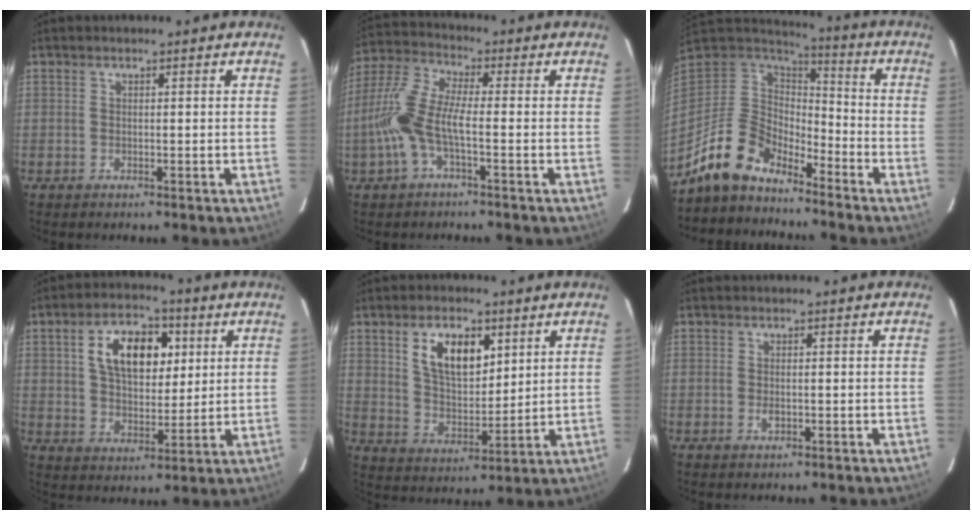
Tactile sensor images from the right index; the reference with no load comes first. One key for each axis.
{"total": 9.9, "fx": -2.5, "fy": 2.6, "fz": 9.2, "tx": -0.215, "ty": 0.008, "tz": -0.052}
{"total": 12.7, "fx": -10.1, "fy": 6.1, "fz": 4.7, "tx": -0.112, "ty": 0.015, "tz": -0.188}
{"total": 12.7, "fx": 4.0, "fy": 7.4, "fz": 9.6, "tx": -0.165, "ty": 0.025, "tz": 0.070}
{"total": 10.7, "fx": 4.8, "fy": 5.6, "fz": 7.8, "tx": -0.139, "ty": 0.009, "tz": 0.094}
{"total": 1.3, "fx": -0.3, "fy": 0.8, "fz": 1.1, "tx": -0.020, "ty": 0.000, "tz": -0.005}